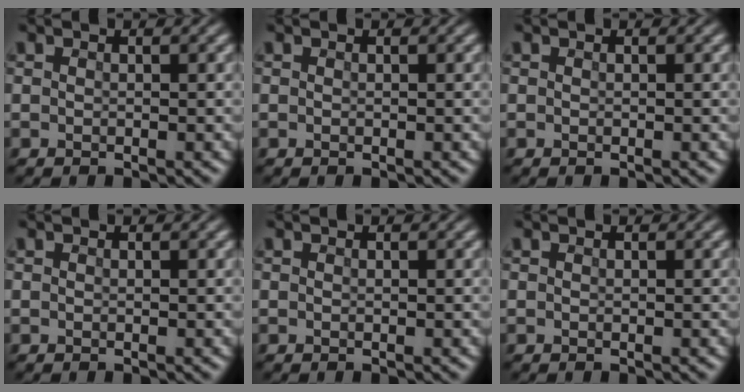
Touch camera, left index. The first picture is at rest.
{"total": 0.0}
{"total": 0.0}
{"total": 0.0}
{"total": 0.0}
{"total": 0.0}